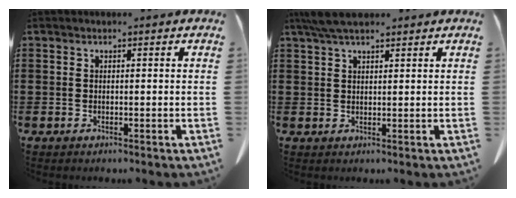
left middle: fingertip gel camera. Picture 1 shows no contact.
{"total": 4.2, "force": [3.2, 1.0, 2.4], "torque": [-0.056, -0.003, 0.061]}